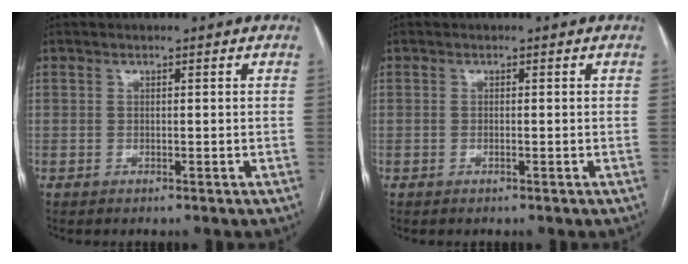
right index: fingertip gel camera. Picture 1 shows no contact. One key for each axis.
{"total": 0.0}